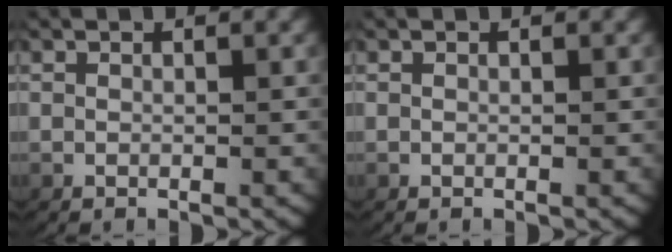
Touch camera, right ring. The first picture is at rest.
{"total": 0.0}